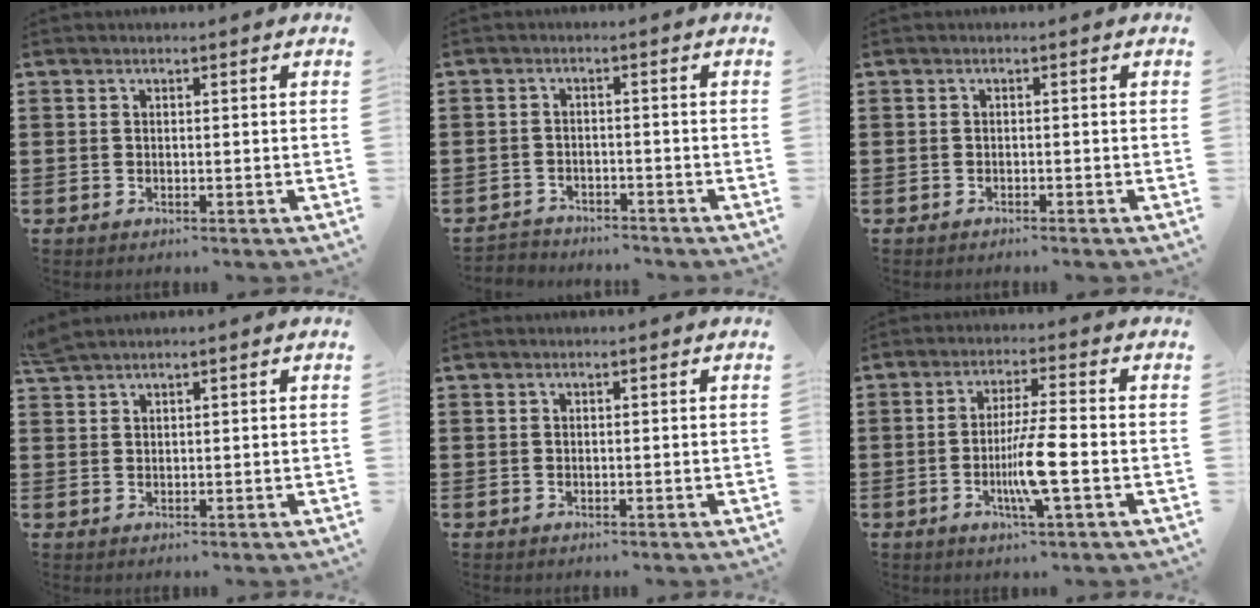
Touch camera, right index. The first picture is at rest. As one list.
[{"total": 2.5, "force": [-2.4, 0.5, -0.3], "torque": [-0.003, 0.001, -0.055]}, {"total": 0.7, "force": [-0.7, -0.1, 0.1], "torque": [-0.005, -0.003, -0.013]}, {"total": 1.7, "force": [1.6, -0.1, 0.4], "torque": [-0.012, -0.001, 0.032]}, {"total": 0.0}, {"total": 7.4, "force": [-2.0, 0.4, 7.1], "torque": [-0.139, -0.016, -0.041]}]